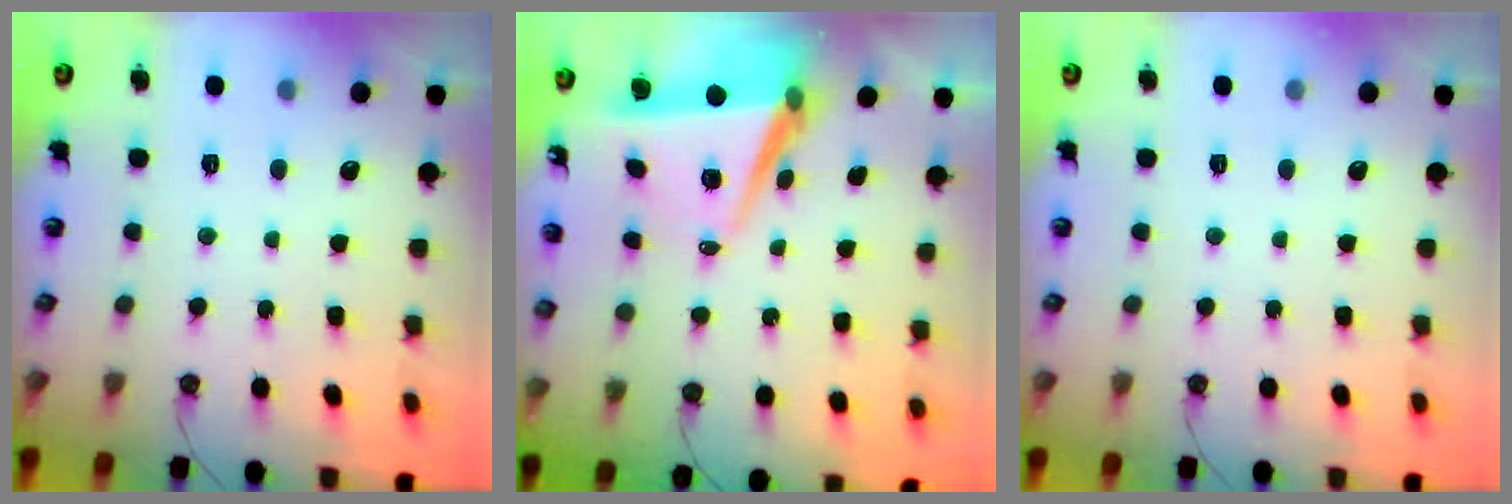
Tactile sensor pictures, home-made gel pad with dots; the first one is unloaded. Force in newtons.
{"total": 7.6, "press": 6.2, "slide": 4.4}
{"total": 0.0}